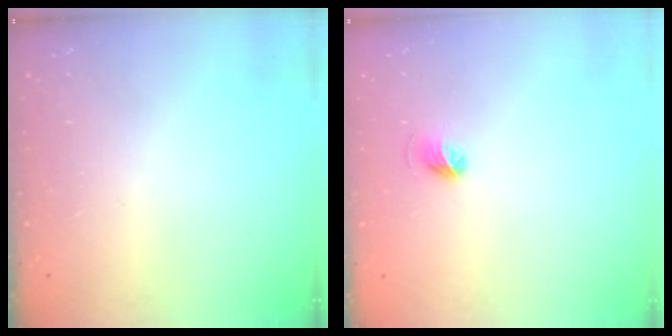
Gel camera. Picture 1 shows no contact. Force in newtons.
{"total": 5.4, "press": 5.2, "slide": 1.2}